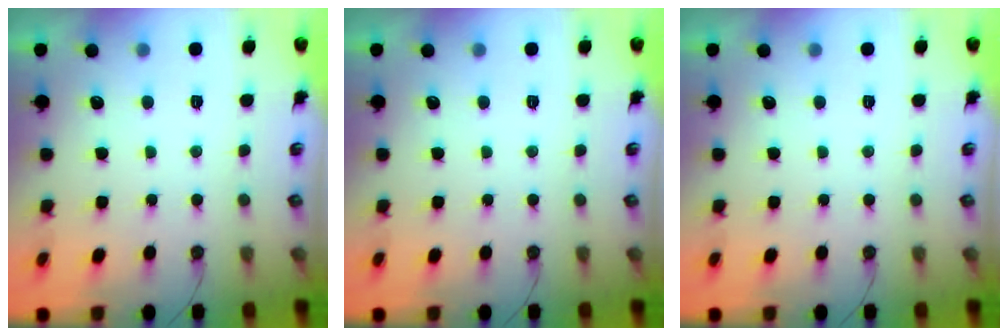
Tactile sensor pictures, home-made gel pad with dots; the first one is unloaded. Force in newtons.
{"total": 0.0}
{"total": 0.0}